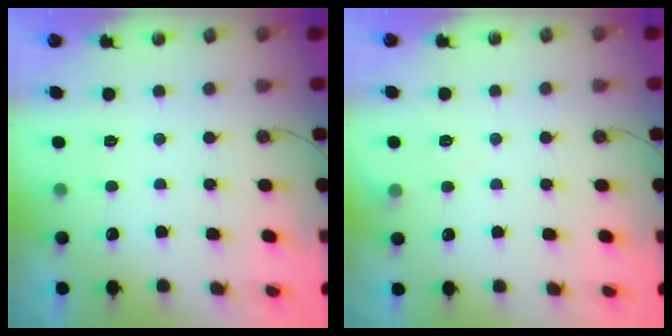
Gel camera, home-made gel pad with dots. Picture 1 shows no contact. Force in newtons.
{"total": 4.8, "press": 4.8, "slide": 0.8}